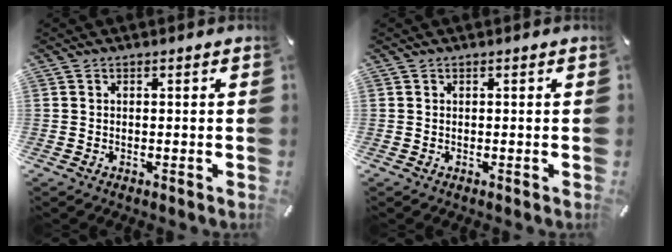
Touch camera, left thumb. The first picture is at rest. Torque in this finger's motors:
{"motor_torque": [-0.01, -0.01, -0.02, 0.03, 0.00]}